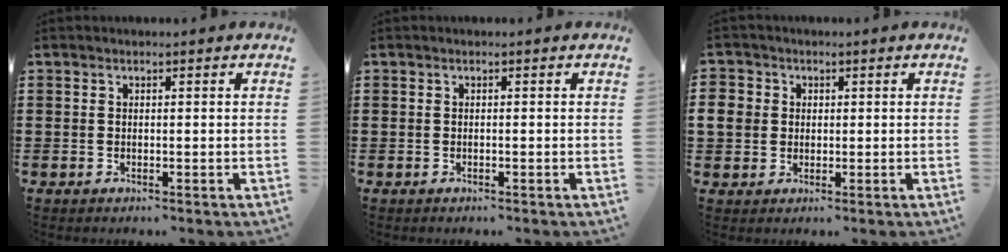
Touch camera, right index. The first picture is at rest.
{"total": 0.0}
{"total": 3.8, "force": [0.4, 3.5, 1.2], "torque": [-0.044, 0.009, 0.005]}